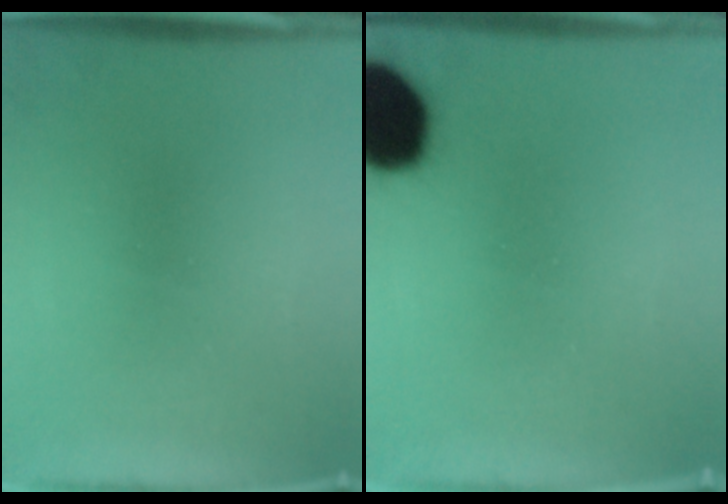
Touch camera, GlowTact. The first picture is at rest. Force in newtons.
{"total": 19.0}